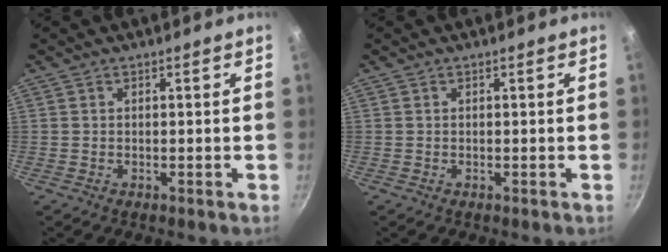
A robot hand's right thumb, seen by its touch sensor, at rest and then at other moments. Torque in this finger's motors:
{"motor_torque": [-0.03, 0.03, -0.05, 0.05, 0.00]}